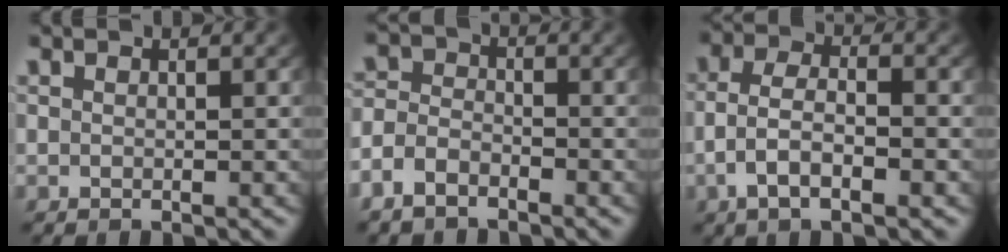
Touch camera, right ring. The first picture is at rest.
{"total": 4.2, "force": [-2.7, 3.0, 1.1], "torque": [-0.035, -0.021, -0.045]}
{"total": 4.6, "force": [-1.7, 2.5, 3.4], "torque": [-0.076, -0.019, -0.022]}